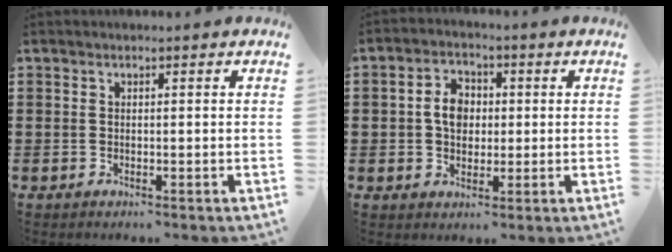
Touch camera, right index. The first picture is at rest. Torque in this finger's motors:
{"motor_torque": [0.97, -0.22, 0.27, 0.07]}